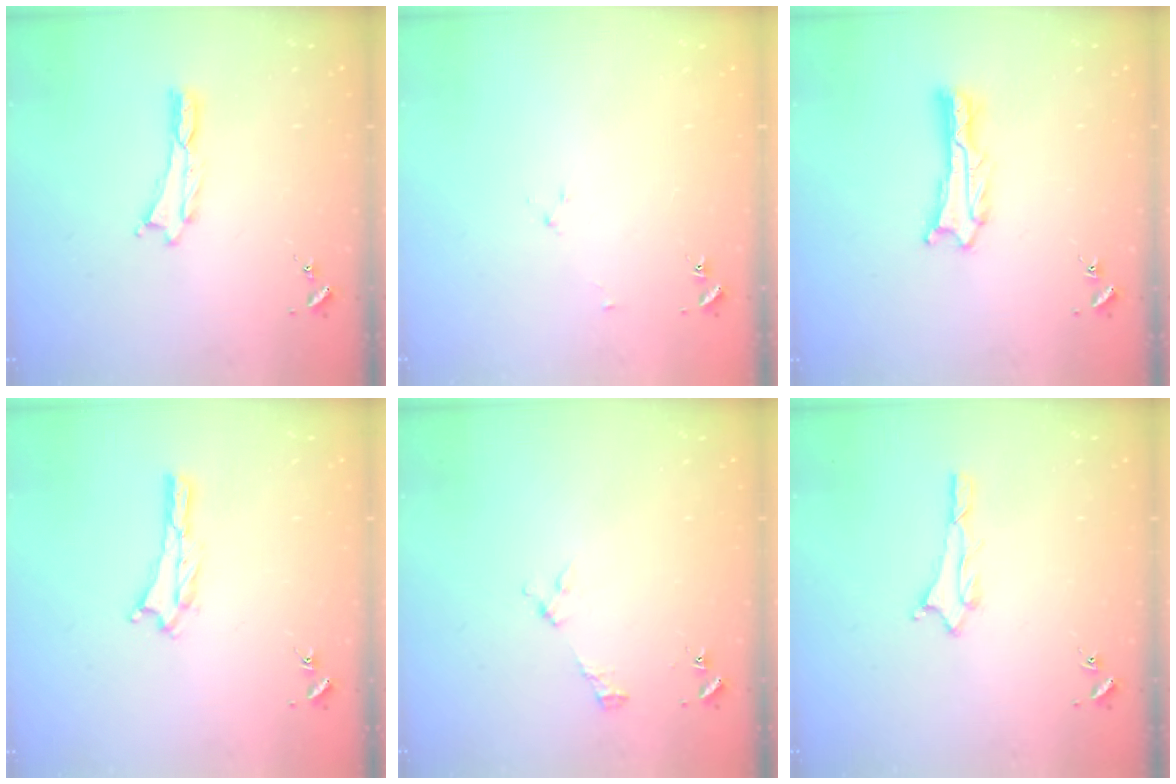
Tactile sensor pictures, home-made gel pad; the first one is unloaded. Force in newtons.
{"total": 1.9, "press": 1.9, "slide": 0.3}
{"total": 1.1, "press": 1.1, "slide": 0.2}
{"total": 1.2, "press": 1.1, "slide": 0.2}
{"total": 2.2, "press": 2.2, "slide": 0.3}
{"total": 1.5, "press": 1.5, "slide": 0.1}